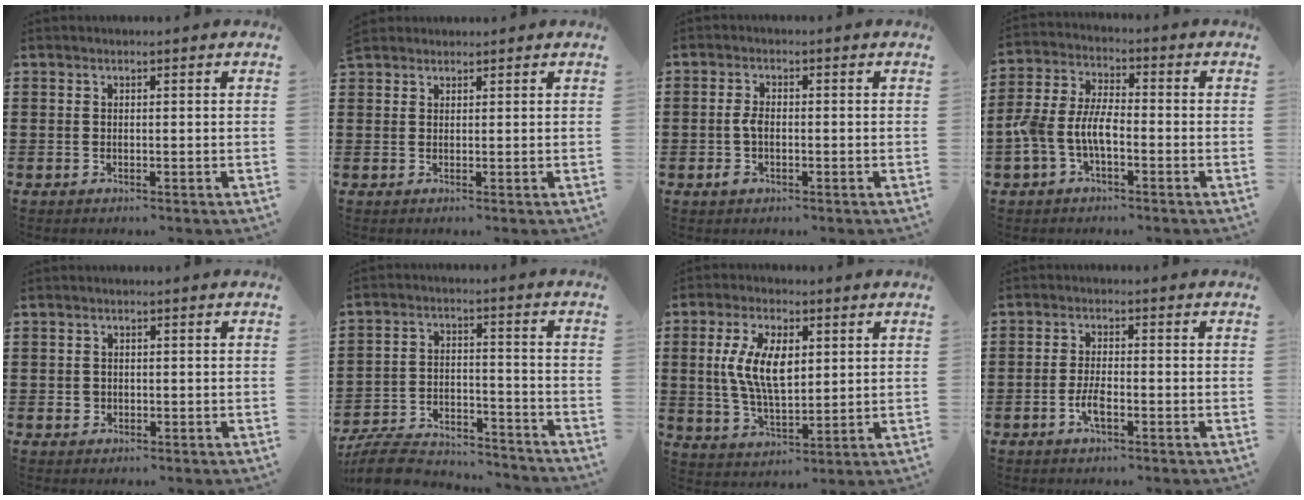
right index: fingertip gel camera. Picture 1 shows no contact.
{"total": 1.3, "force": [1.2, 0.4, -0.2], "torque": [0.001, 0.002, 0.025]}
{"total": 2.9, "force": [-0.6, 1.6, 2.4], "torque": [-0.062, -0.002, -0.017]}
{"total": 6.8, "force": [-2.2, 3.5, 5.4], "torque": [-0.135, -0.002, -0.050]}
{"total": 1.0, "force": [0.0, 0.9, 0.2], "torque": [-0.007, 0.006, -0.001]}
{"total": 7.8, "force": [-7.3, 1.8, 2.0], "torque": [-0.043, 0.019, -0.143]}
{"total": 9.4, "force": [1.7, 4.5, 8.1], "torque": [-0.172, 0.008, 0.028]}
{"total": 3.5, "force": [-1.4, 1.1, 3.0], "torque": [-0.066, -0.001, -0.029]}